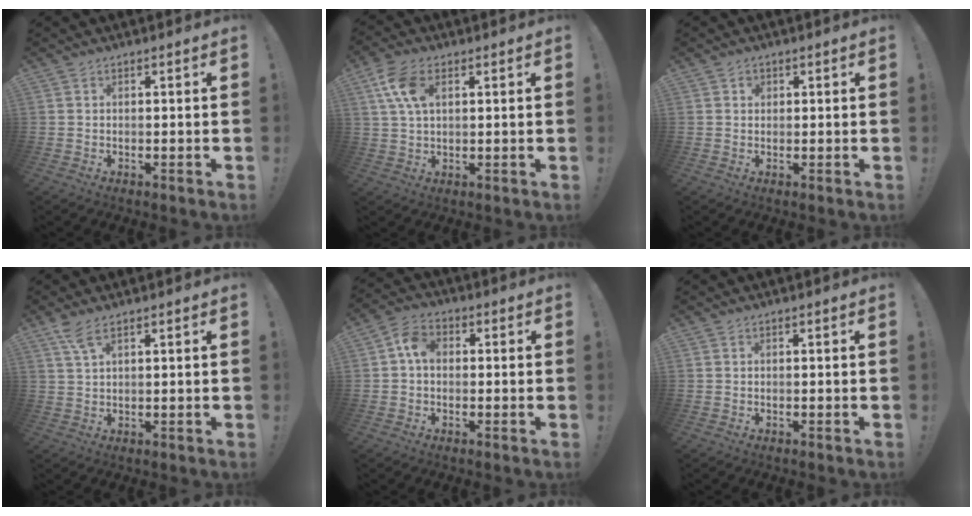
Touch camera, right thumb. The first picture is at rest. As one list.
[{"total": 9.2, "force": [3.4, 5.1, 6.9], "torque": [-0.145, -0.002, 0.063]}, {"total": 1.3, "force": [0.4, 1.2, 0.2], "torque": [0.003, -0.001, 0.005]}, {"total": 4.8, "force": [3.1, 1.4, 3.3], "torque": [-0.072, -0.009, 0.057]}, {"total": 6.7, "force": [0.4, 4.9, 4.5], "torque": [-0.082, 0.016, 0.010]}, {"total": 0.0}]